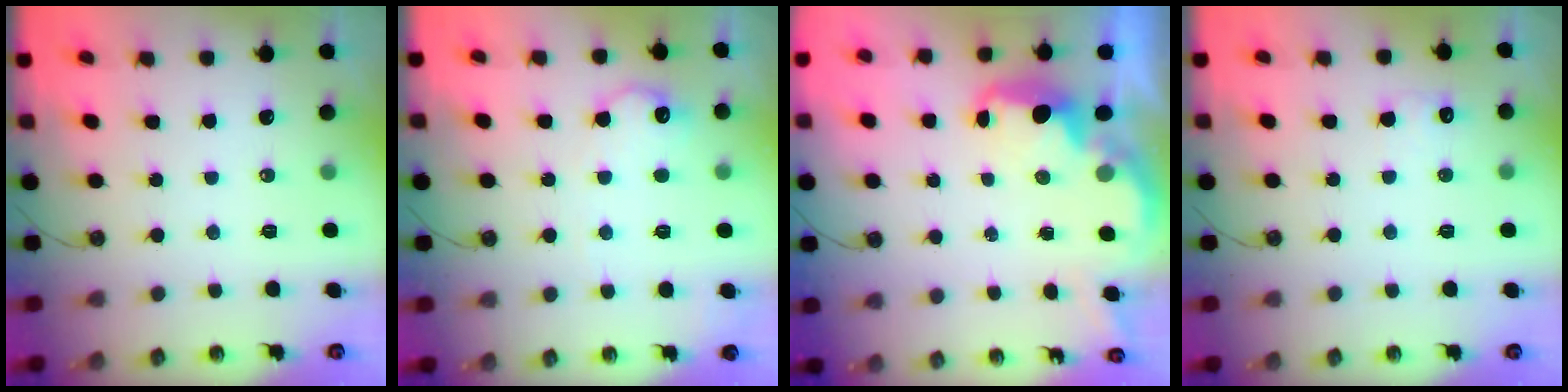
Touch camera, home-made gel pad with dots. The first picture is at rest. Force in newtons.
{"total": 10.9, "press": 10.9, "slide": 0.5}
{"total": 2.9, "press": 2.9, "slide": 0.5}
{"total": 6.0, "press": 5.8, "slide": 1.2}